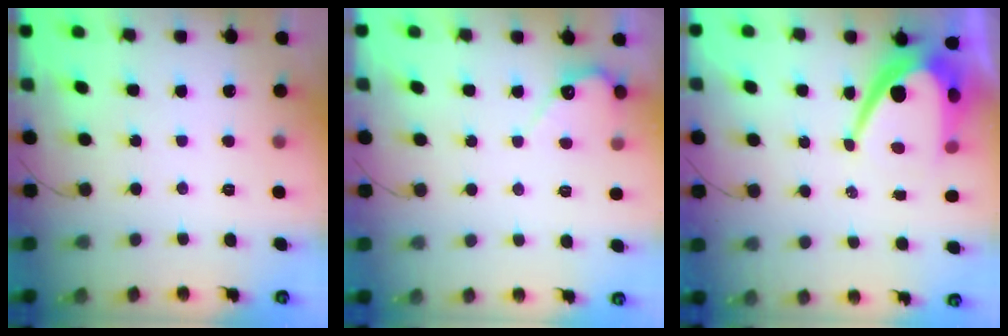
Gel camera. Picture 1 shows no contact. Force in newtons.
{"total": 4.7, "press": 4.7, "slide": 0.4}
{"total": 12.4, "press": 12.4, "slide": 0.9}